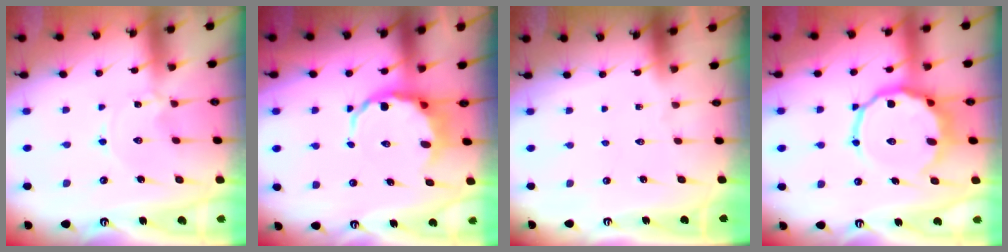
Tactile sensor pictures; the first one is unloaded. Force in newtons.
{"total": 6.5, "press": 6.0, "slide": 2.6}
{"total": 0.0}
{"total": 12.1, "press": 11.7, "slide": 3.0}